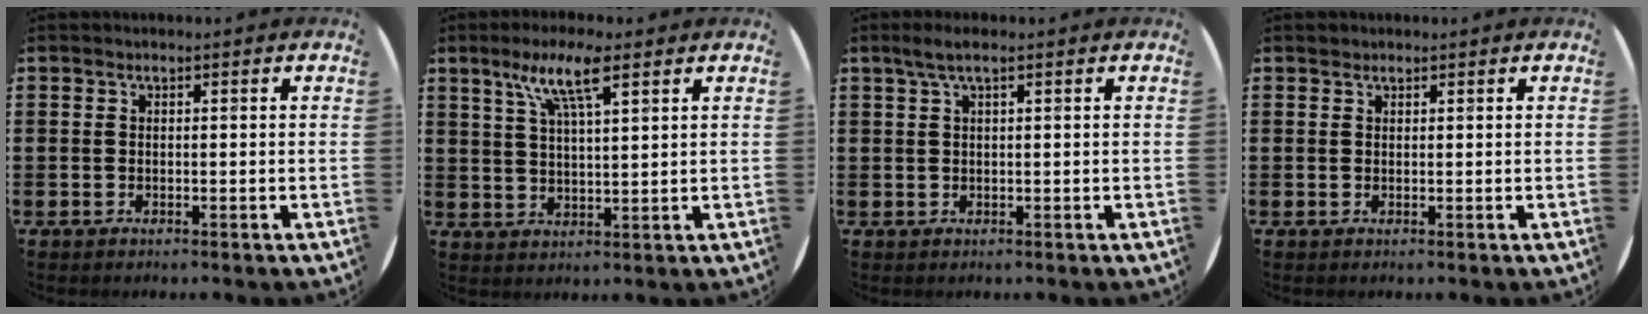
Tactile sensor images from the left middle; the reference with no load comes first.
{"total": 7.5, "force": [4.8, 1.6, 5.4], "torque": [-0.111, 0.000, 0.081]}
{"total": 2.1, "force": [1.1, 0.1, 1.8], "torque": [-0.036, 0.004, 0.019]}
{"total": 0.5, "force": [0.5, 0.2, -0.1], "torque": [0.003, 0.004, 0.010]}